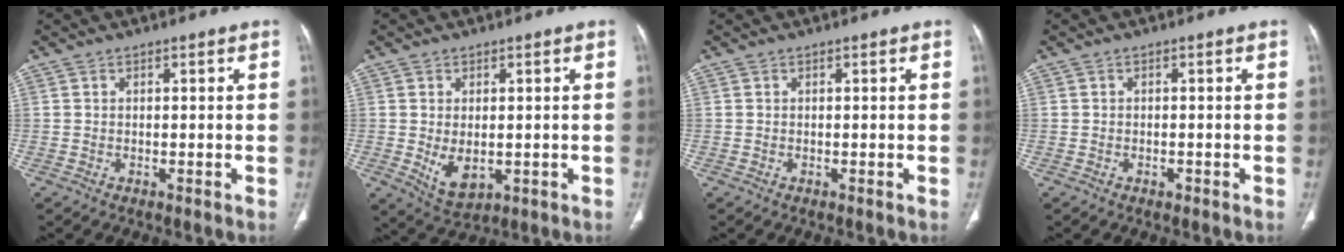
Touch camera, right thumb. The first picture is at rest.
{"total": 5.7, "force": [-0.7, 3.4, 4.6], "torque": [-0.077, -0.012, 0.005]}
{"total": 0.0}
{"total": 0.6, "force": [-0.4, 0.4, 0.2], "torque": [-0.003, 0.001, -0.007]}